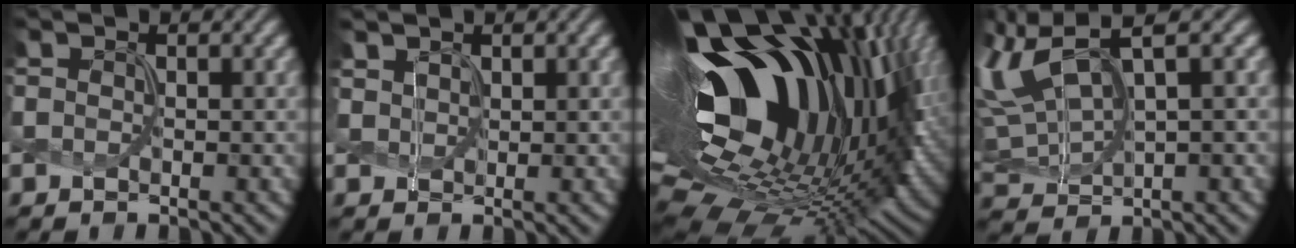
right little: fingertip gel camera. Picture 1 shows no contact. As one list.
[{"total": 1.2, "force": [0.9, 0.8, 0.2], "torque": [-0.011, 0.000, 0.019]}, {"total": 21.7, "force": [4.6, 11.8, 17.6], "torque": [-0.314, 0.019, 0.065]}, {"total": 8.5, "force": [4.3, 3.2, 6.7], "torque": [-0.166, 0.025, 0.083]}]